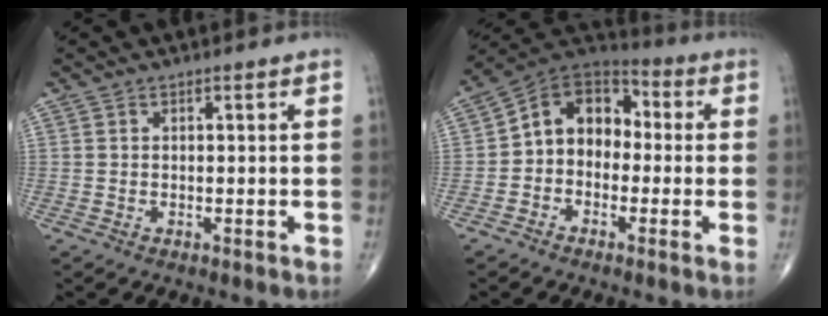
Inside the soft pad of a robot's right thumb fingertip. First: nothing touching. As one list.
[{"total": 11.2, "force": [-0.6, 8.7, 7.1], "torque": [-0.078, 0.043, -0.030]}]